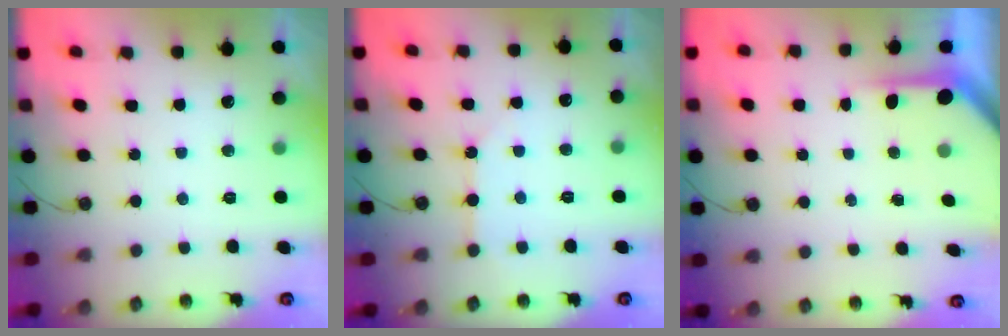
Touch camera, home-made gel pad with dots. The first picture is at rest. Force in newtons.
{"total": 2.7, "press": 2.7, "slide": 0.2}
{"total": 3.6, "press": 3.6, "slide": 0.3}